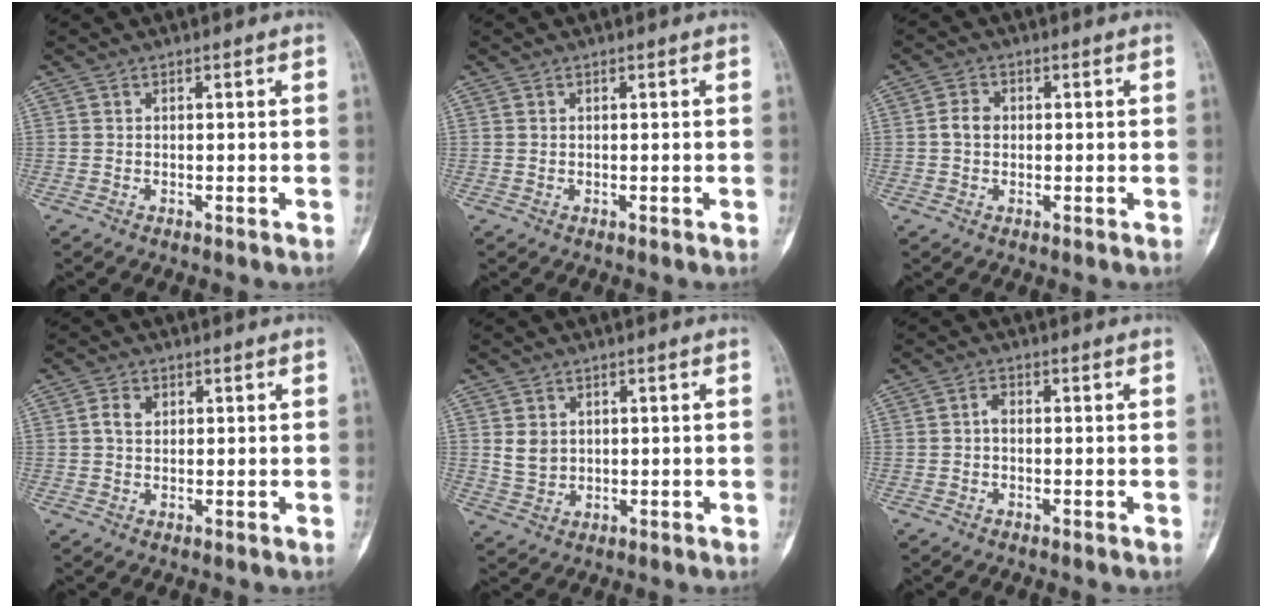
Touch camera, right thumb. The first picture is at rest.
{"total": 0.0}
{"total": 3.0, "force": [0.0, 2.4, 1.8], "torque": [-0.030, 0.008, -0.004]}
{"total": 2.7, "force": [0.7, 2.0, 1.7], "torque": [-0.025, 0.004, 0.011]}
{"total": 4.0, "force": [1.0, 3.3, 2.1], "torque": [-0.023, -0.007, 0.026]}
{"total": 1.5, "force": [-0.2, 1.0, 1.2], "torque": [-0.016, 0.005, -0.009]}